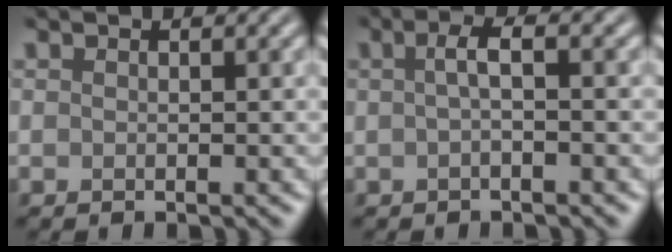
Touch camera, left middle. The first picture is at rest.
{"total": 1.9, "force": [0.1, 0.4, 1.8], "torque": [-0.037, 0.006, 0.000]}